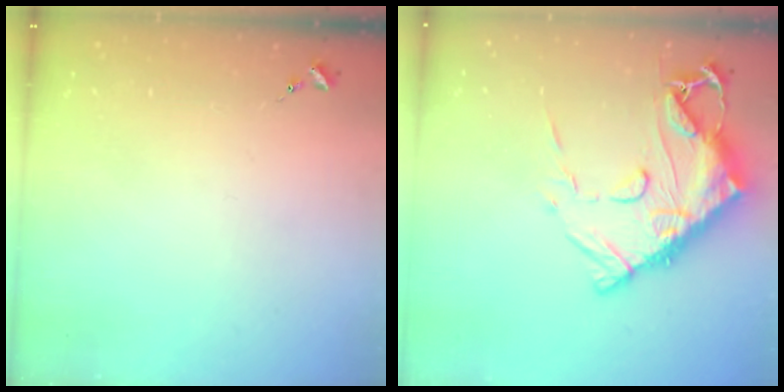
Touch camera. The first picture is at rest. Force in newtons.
{"total": 19.3, "press": 19.2, "slide": 1.9}